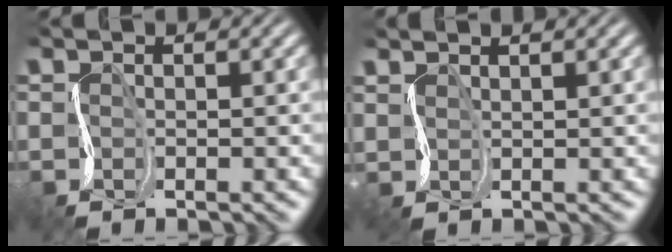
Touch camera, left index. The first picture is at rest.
{"total": 1.9, "force": [1.7, -0.6, -0.6], "torque": [-0.001, -0.001, 0.028]}